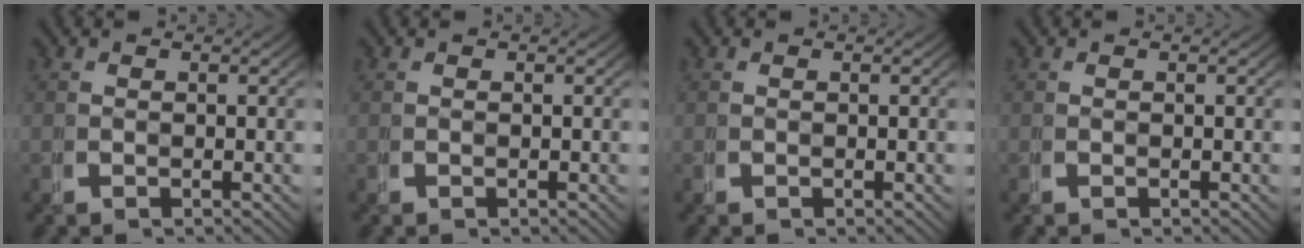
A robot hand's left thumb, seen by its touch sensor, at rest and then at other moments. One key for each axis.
{"total": 0.0}
{"total": 0.0}
{"total": 0.0}